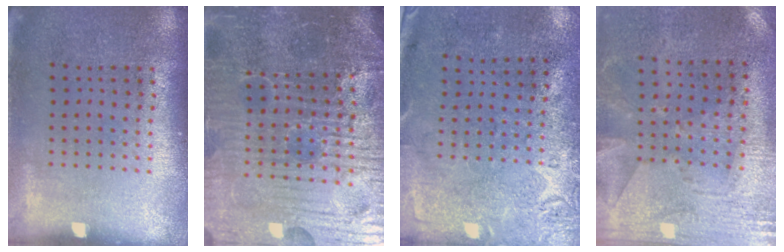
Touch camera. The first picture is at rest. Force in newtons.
{"total": 6.4, "press": 5.9, "slide": 2.5}
{"total": 2.8, "press": 2.2, "slide": 1.7}
{"total": 2.7, "press": 2.3, "slide": 1.5}